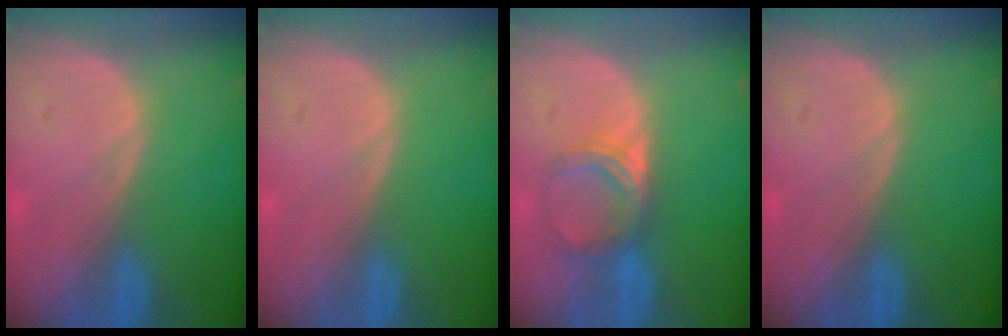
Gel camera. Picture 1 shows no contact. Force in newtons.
{"total": 0.0}
{"total": 5.1, "press": 4.5, "slide": 2.3}
{"total": 0.0}